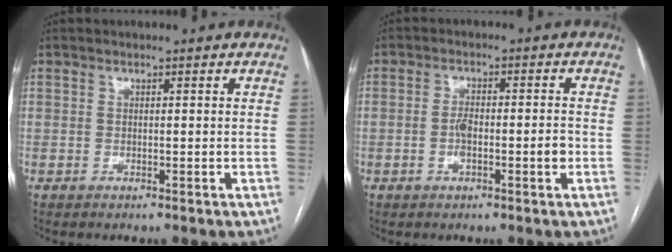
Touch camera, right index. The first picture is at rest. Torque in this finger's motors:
{"motor_torque": [0.87, 0.04, 0.43, 0.09]}